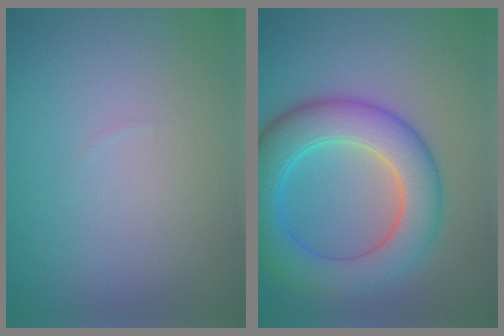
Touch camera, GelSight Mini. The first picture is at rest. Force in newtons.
{"total": 7.9, "press": 7.9, "slide": 0.3}